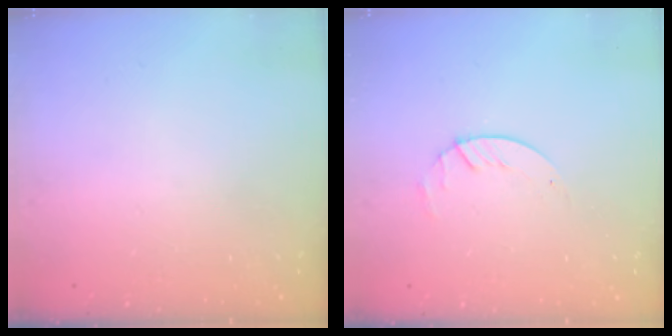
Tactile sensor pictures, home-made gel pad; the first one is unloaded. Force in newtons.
{"total": 1.7, "press": 1.6, "slide": 0.2}